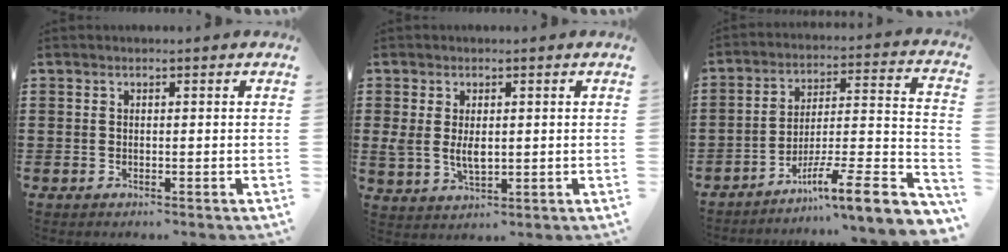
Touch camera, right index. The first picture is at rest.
{"total": 4.1, "force": [0.3, 2.6, 3.3], "torque": [-0.066, 0.002, 0.001]}
{"total": 9.2, "force": [-6.1, 0.6, 6.8], "torque": [-0.096, -0.011, -0.122]}